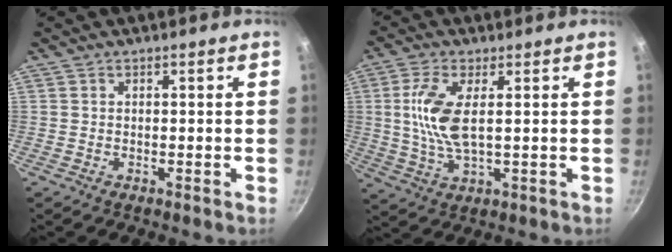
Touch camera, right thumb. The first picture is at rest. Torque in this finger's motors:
{"motor_torque": [-0.55, 0.84, 0.38, 0.38, 0.10]}